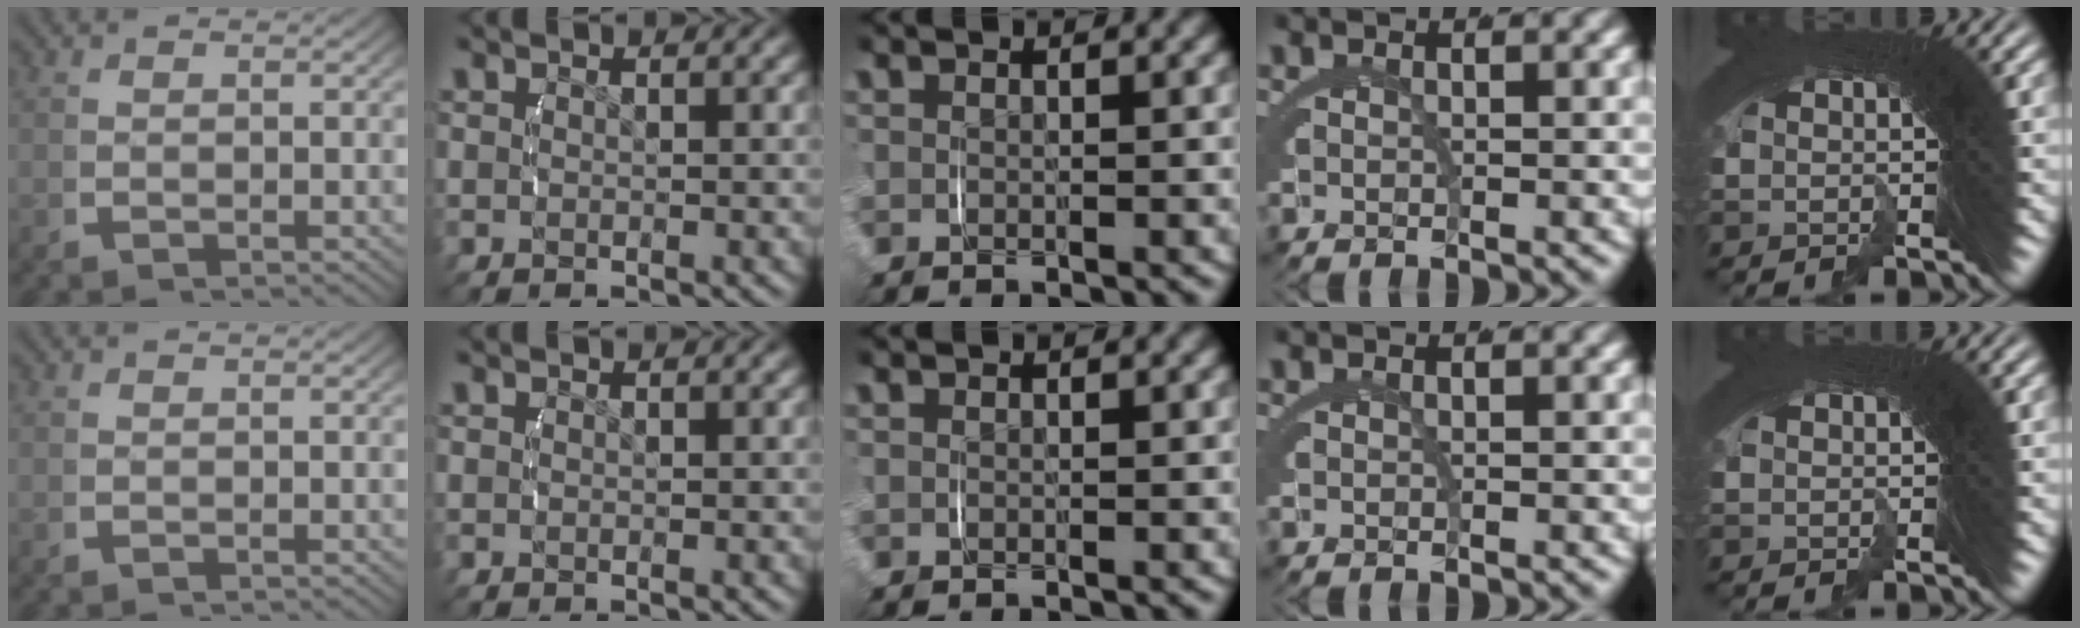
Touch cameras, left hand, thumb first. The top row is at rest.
{}